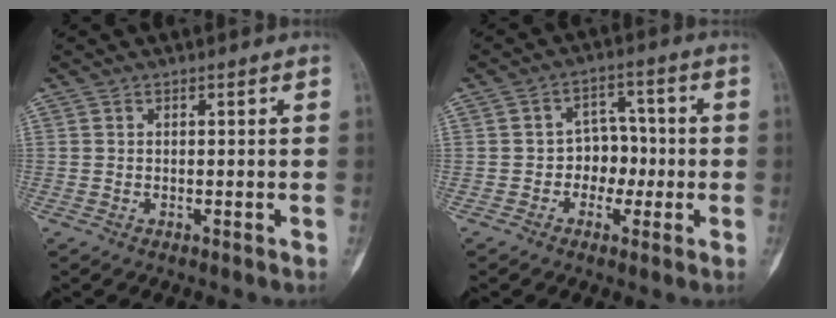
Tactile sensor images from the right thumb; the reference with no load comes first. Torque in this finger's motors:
{"motor_torque": [-0.32, 0.52, 0.00, -0.02, -0.03]}